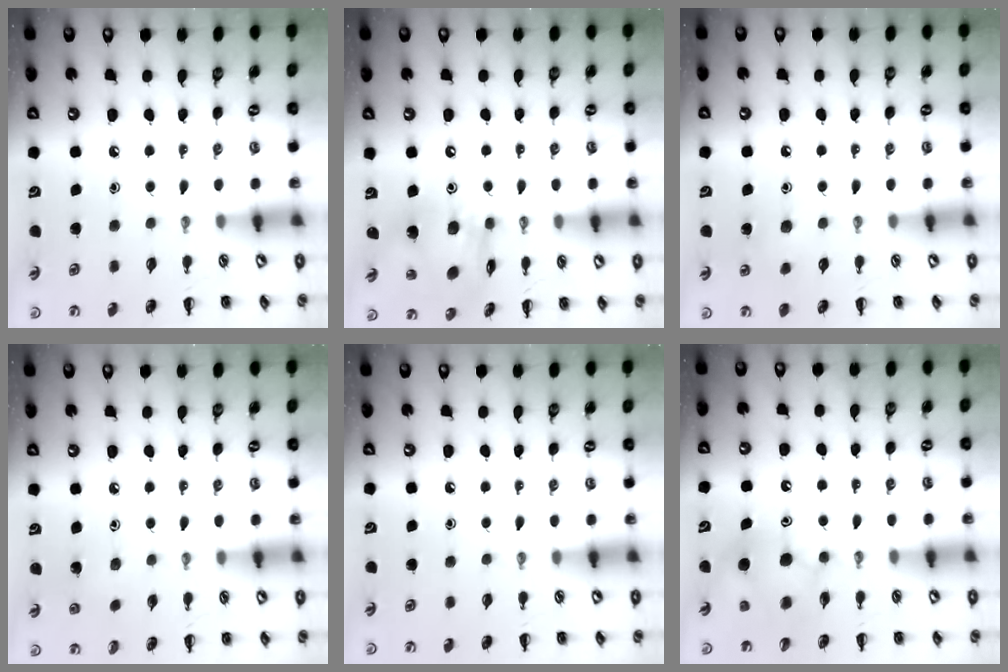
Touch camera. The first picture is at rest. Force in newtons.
{"total": 13.0, "press": 13.0, "slide": 1.4}
{"total": 5.4, "press": 5.2, "slide": 1.6}
{"total": 1.7, "press": 1.5, "slide": 0.7}
{"total": 0.0}
{"total": 7.7, "press": 7.6, "slide": 1.1}